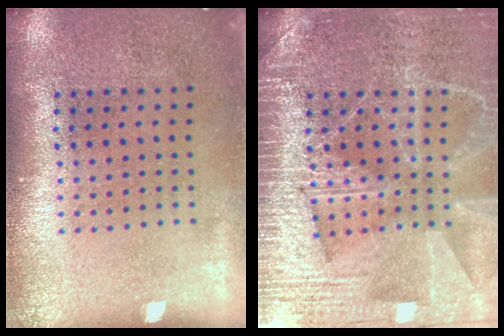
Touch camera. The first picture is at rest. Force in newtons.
{"total": 6.5, "press": 6.4, "slide": 0.8}